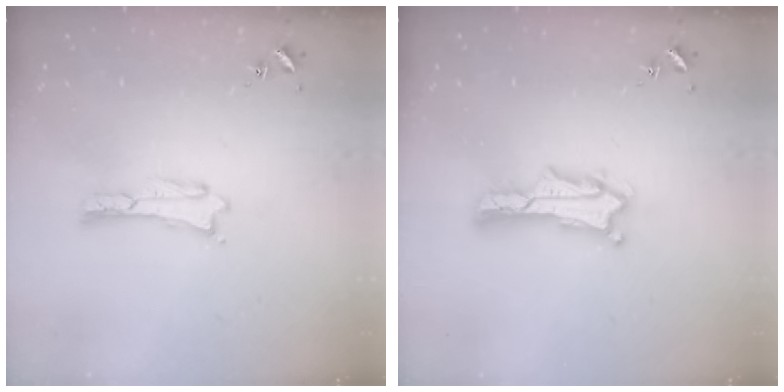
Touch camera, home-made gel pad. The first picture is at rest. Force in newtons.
{"total": 2.1, "press": 2.1, "slide": 0.3}